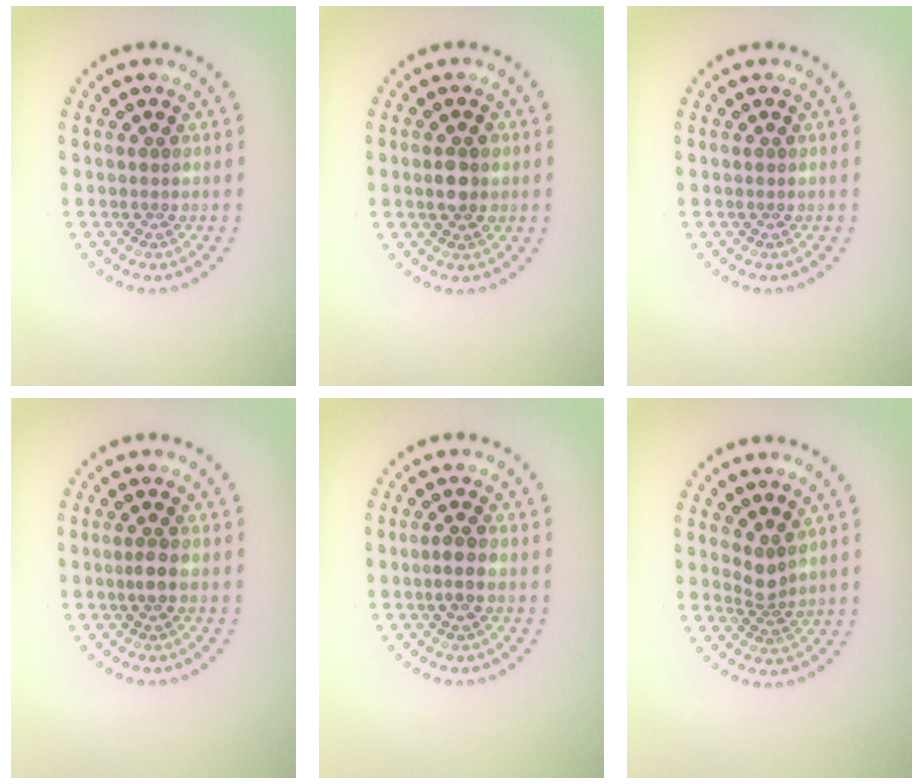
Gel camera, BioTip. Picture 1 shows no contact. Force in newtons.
{"total": 2.5, "press": 2.5, "slide": 0.2}
{"total": 0.0}
{"total": 1.3, "press": 1.1, "slide": 0.7}
{"total": 1.3, "press": 1.1, "slide": 0.6}
{"total": 2.0, "press": 1.5, "slide": 1.3}